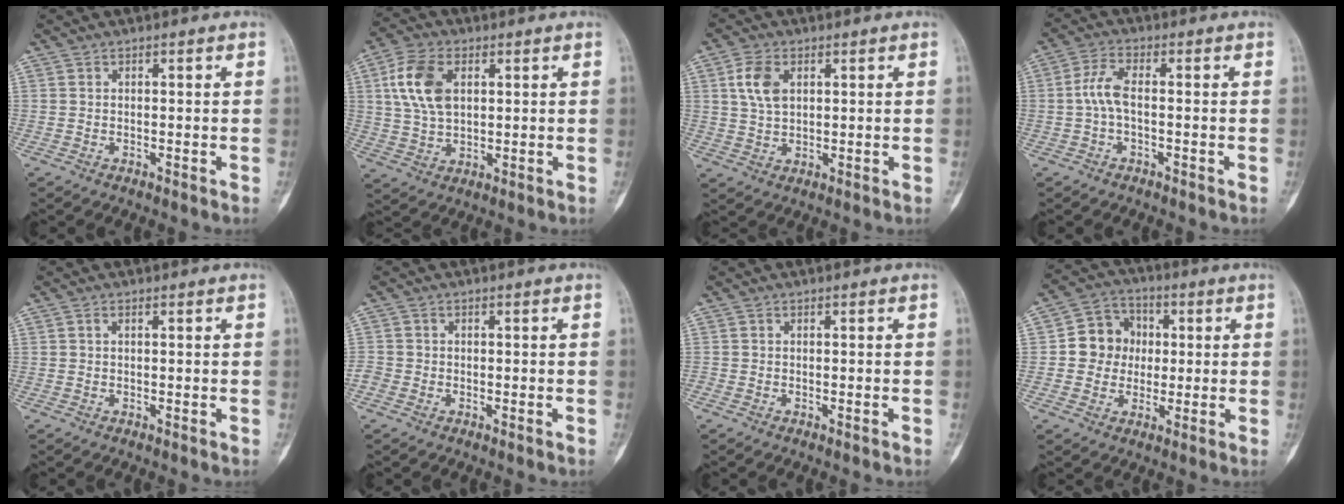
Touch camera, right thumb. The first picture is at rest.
{"total": 10.5, "force": [2.8, 6.5, 7.7], "torque": [-0.145, 0.004, 0.056]}
{"total": 6.0, "force": [2.0, 3.7, 4.3], "torque": [-0.078, -0.001, 0.039]}
{"total": 4.6, "force": [-0.5, 1.8, 4.2], "torque": [-0.094, 0.017, -0.014]}
{"total": 0.5, "force": [0.2, 0.2, 0.4], "torque": [-0.010, 0.003, 0.002]}
{"total": 2.0, "force": [-1.0, 1.7, 0.5], "torque": [-0.004, 0.008, -0.024]}
{"total": 0.5, "force": [-0.4, 0.2, 0.2], "torque": [0.002, 0.001, -0.007]}
{"total": 9.0, "force": [0.3, 8.3, 3.4], "torque": [-0.011, 0.017, -0.006]}